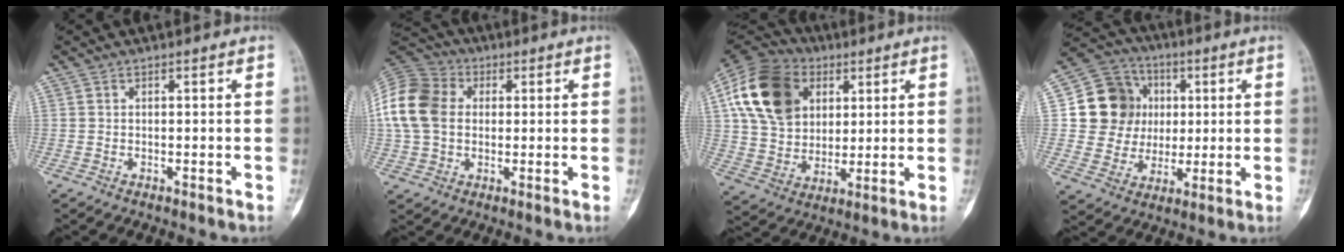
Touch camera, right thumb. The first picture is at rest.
{"total": 14.2, "force": [1.5, 10.9, 8.9], "torque": [-0.180, 0.029, 0.021]}
{"total": 19.0, "force": [6.1, 13.9, 11.4], "torque": [-0.210, 0.004, 0.111]}
{"total": 12.7, "force": [2.2, 11.7, 4.6], "torque": [-0.046, 0.009, 0.043]}